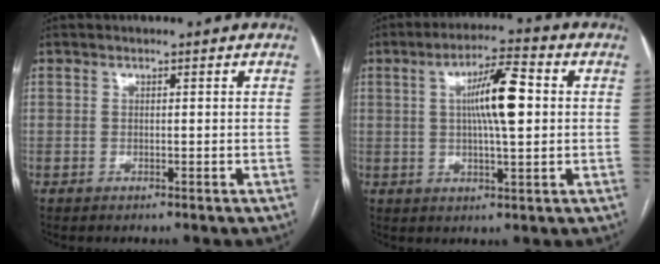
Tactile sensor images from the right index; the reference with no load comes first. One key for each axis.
{"total": 9.5, "fx": 1.4, "fy": 1.4, "fz": 9.2, "tx": -0.162, "ty": 0.013, "tz": 0.023}